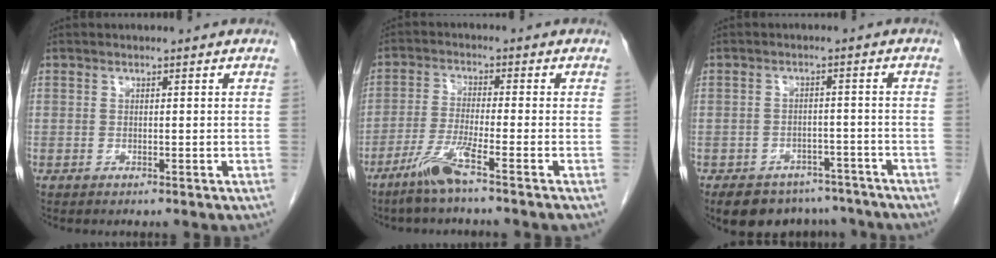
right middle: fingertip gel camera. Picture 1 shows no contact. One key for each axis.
{"total": 6.0, "fx": -4.1, "fy": -1.0, "fz": 4.3, "tx": -0.092, "ty": -0.016, "tz": -0.089}
{"total": 10.5, "fx": -8.6, "fy": 5.5, "fz": 2.5, "tx": -0.030, "ty": 0.007, "tz": -0.108}